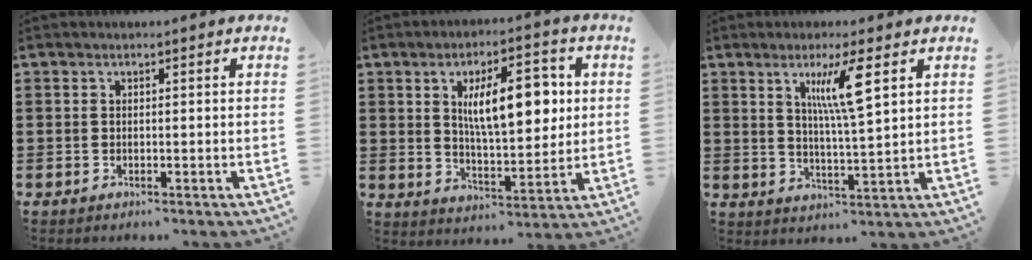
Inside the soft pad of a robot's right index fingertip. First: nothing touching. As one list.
[{"total": 11.1, "force": [2.9, 4.5, 9.7], "torque": [-0.159, 0.001, 0.043]}, {"total": 7.4, "force": [3.2, 0.8, 6.6], "torque": [-0.129, 0.001, 0.049]}]